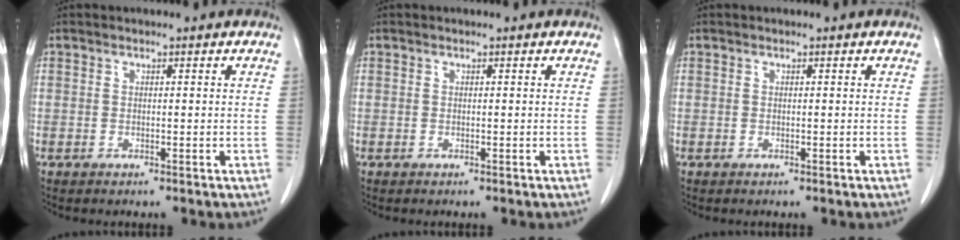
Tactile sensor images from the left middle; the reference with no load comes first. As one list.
[{"total": 0.0}, {"total": 0.0}]